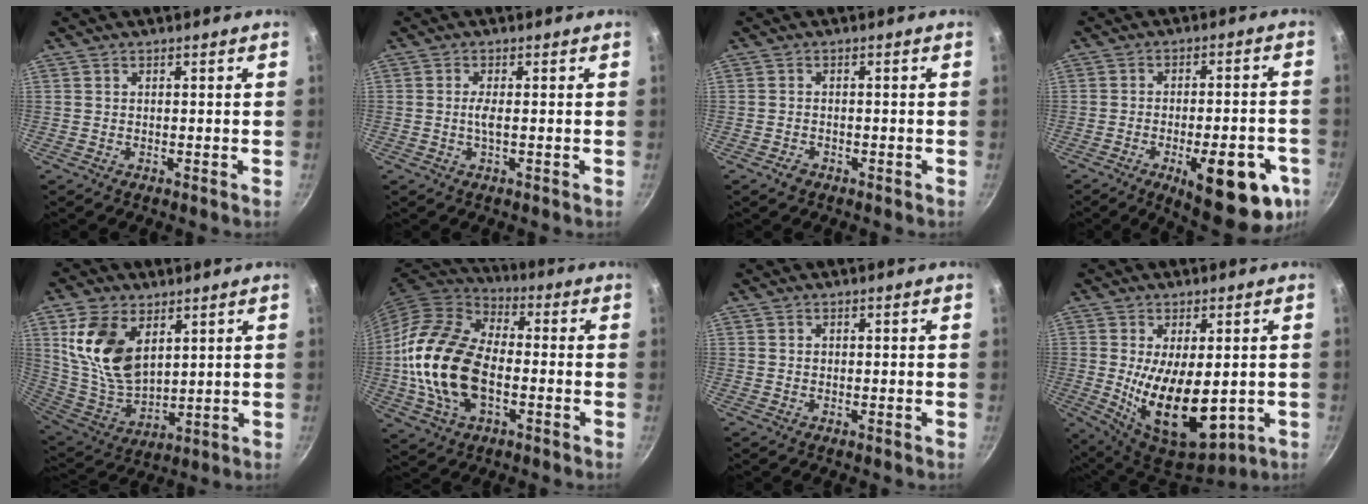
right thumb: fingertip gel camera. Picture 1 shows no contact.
{"total": 2.1, "force": [-0.1, 0.4, 2.0], "torque": [-0.050, 0.000, -0.002]}
{"total": 1.3, "force": [-0.8, 0.9, 0.6], "torque": [-0.013, 0.004, -0.013]}
{"total": 18.7, "force": [-7.4, 7.0, 15.7], "torque": [-0.170, 0.015, -0.089]}
{"total": 16.1, "force": [6.0, 9.9, 11.2], "torque": [-0.196, -0.038, 0.132]}
{"total": 21.0, "force": [-2.7, 13.0, 16.2], "torque": [-0.298, 0.027, -0.059]}
{"total": 1.0, "force": [0.3, 0.8, 0.4], "torque": [-0.005, 0.005, 0.005]}
{"total": 16.1, "force": [-1.0, 8.2, 13.8], "torque": [-0.213, -0.026, 0.006]}